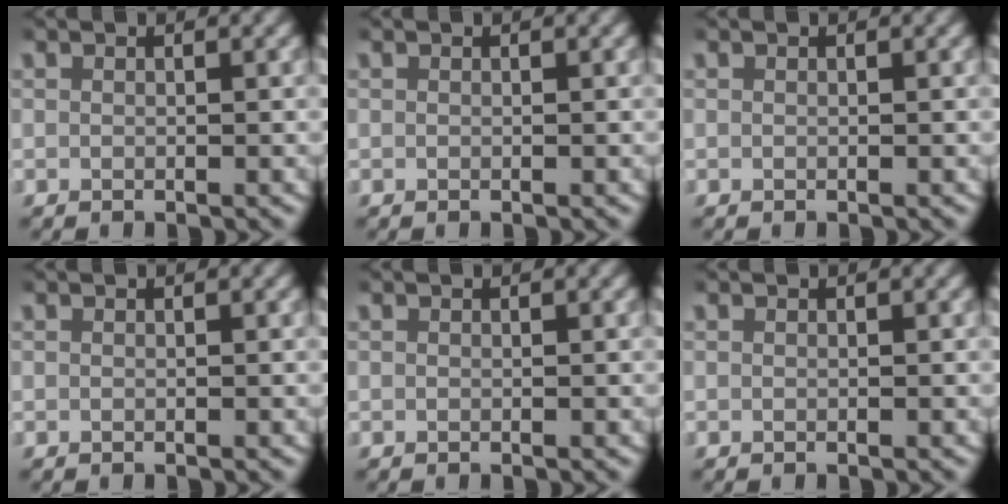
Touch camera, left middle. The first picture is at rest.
{"total": 0.0}
{"total": 0.0}
{"total": 0.0}
{"total": 0.0}
{"total": 0.0}